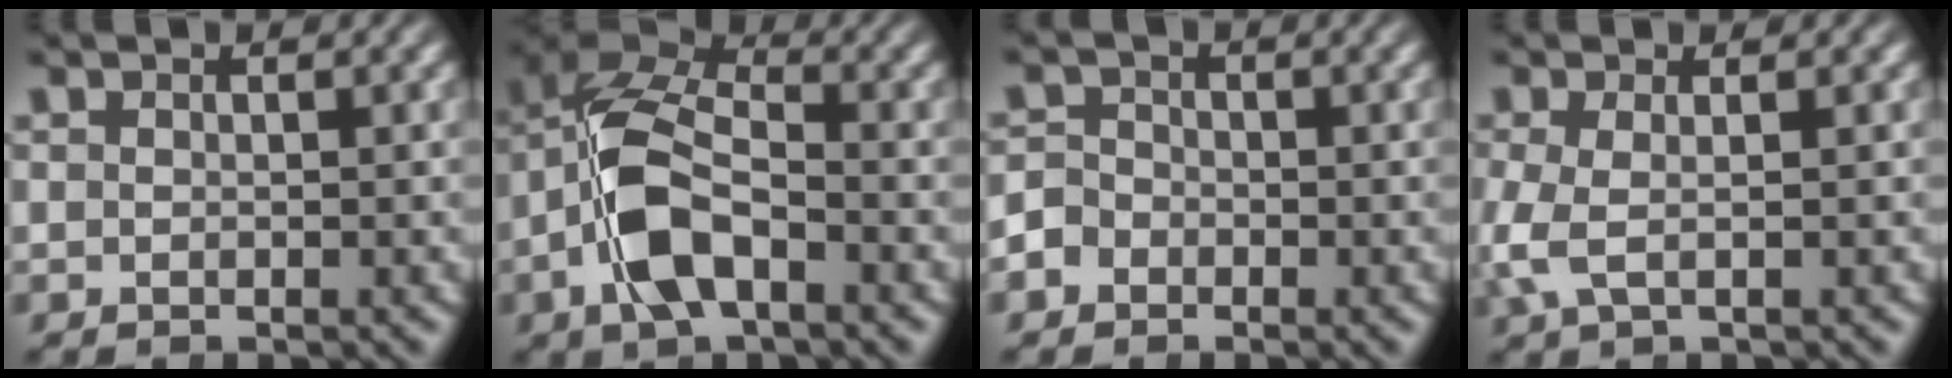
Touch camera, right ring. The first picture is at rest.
{"total": 10.3, "force": [0.4, 7.0, 7.5], "torque": [-0.161, -0.016, 0.001]}
{"total": 2.2, "force": [-1.1, 1.9, 0.3], "torque": [-0.002, -0.004, -0.023]}
{"total": 2.5, "force": [-0.1, 1.3, 2.1], "torque": [-0.064, -0.008, 0.006]}